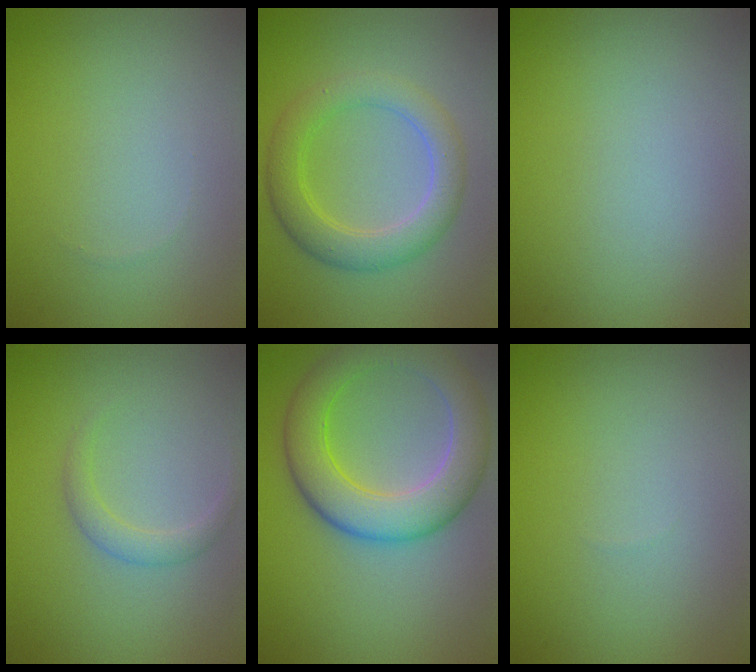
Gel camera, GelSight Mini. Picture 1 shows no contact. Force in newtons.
{"total": 4.3, "press": 4.3, "slide": 0.2}
{"total": 0.0}
{"total": 1.5, "press": 1.5, "slide": 0.0}
{"total": 6.8, "press": 6.8, "slide": 0.5}
{"total": 0.0}